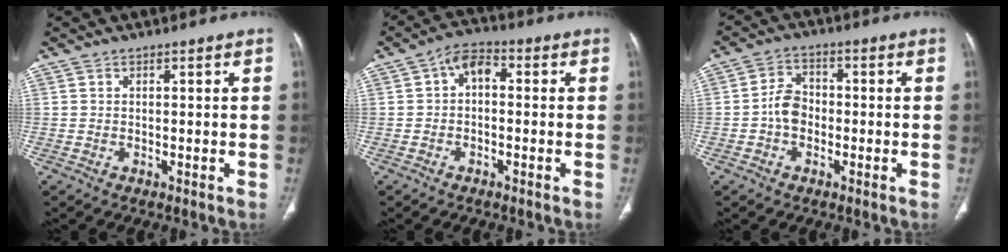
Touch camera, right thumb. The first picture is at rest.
{"total": 5.0, "force": [0.1, 3.2, 3.9], "torque": [-0.053, 0.019, -0.013]}
{"total": 5.3, "force": [-1.2, 4.1, 3.2], "torque": [-0.042, 0.018, -0.031]}